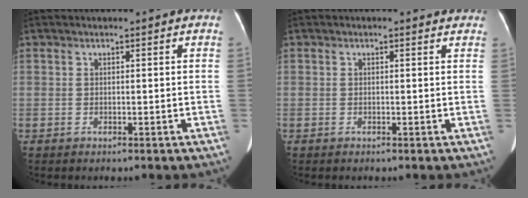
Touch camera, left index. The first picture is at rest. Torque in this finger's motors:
{"motor_torque": [-0.40, -0.24, -0.48, -0.21]}